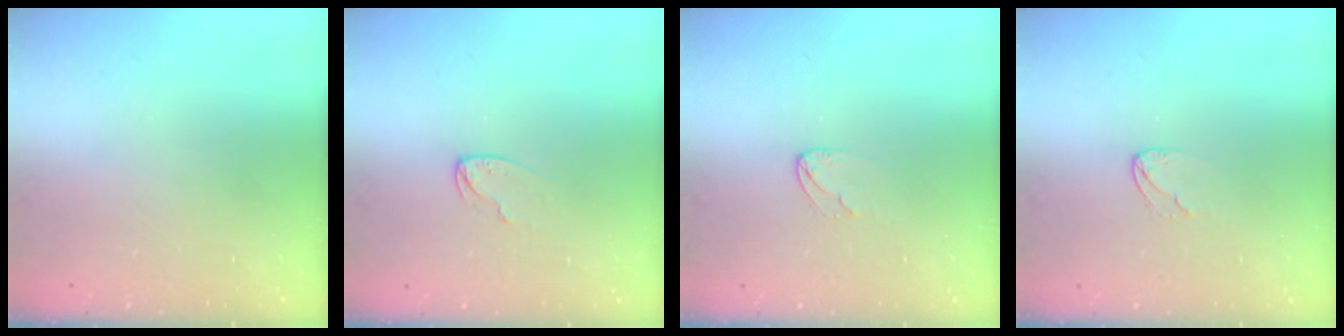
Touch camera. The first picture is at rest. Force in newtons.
{"total": 4.6, "press": 4.6, "slide": 0.5}
{"total": 3.7, "press": 3.7, "slide": 0.3}
{"total": 3.7, "press": 3.7, "slide": 0.3}